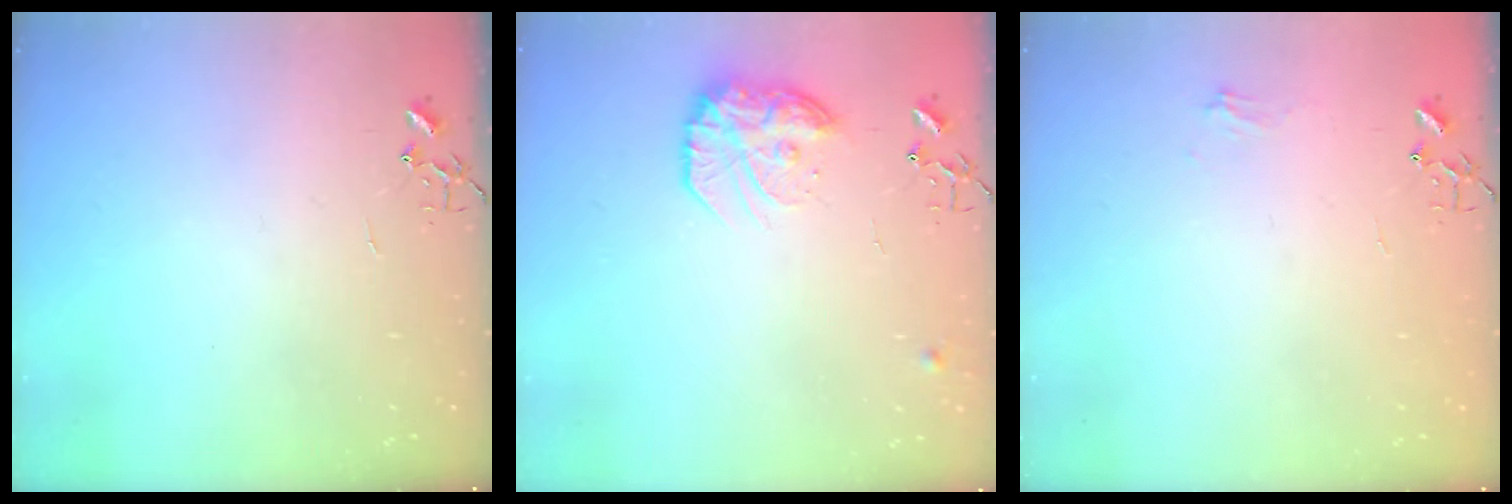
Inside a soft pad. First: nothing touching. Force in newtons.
{"total": 15.0, "press": 15.0, "slide": 1.2}
{"total": 6.1, "press": 6.1, "slide": 0.7}